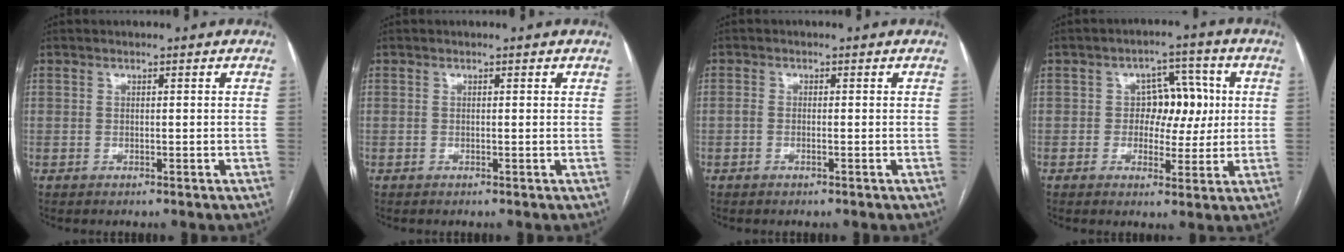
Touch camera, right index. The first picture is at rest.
{"total": 0.0}
{"total": 0.8, "force": [-0.5, 0.3, 0.6], "torque": [-0.011, 0.000, -0.009]}
{"total": 6.6, "force": [0.5, 4.4, 4.9], "torque": [-0.056, 0.018, 0.011]}